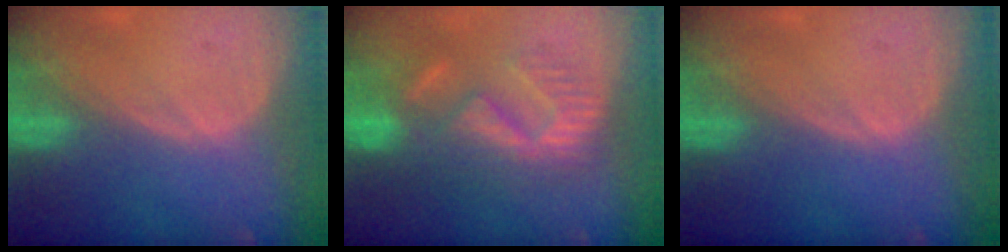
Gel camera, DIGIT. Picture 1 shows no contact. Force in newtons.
{"total": 8.9, "press": 8.7, "slide": 1.9}
{"total": 0.0}